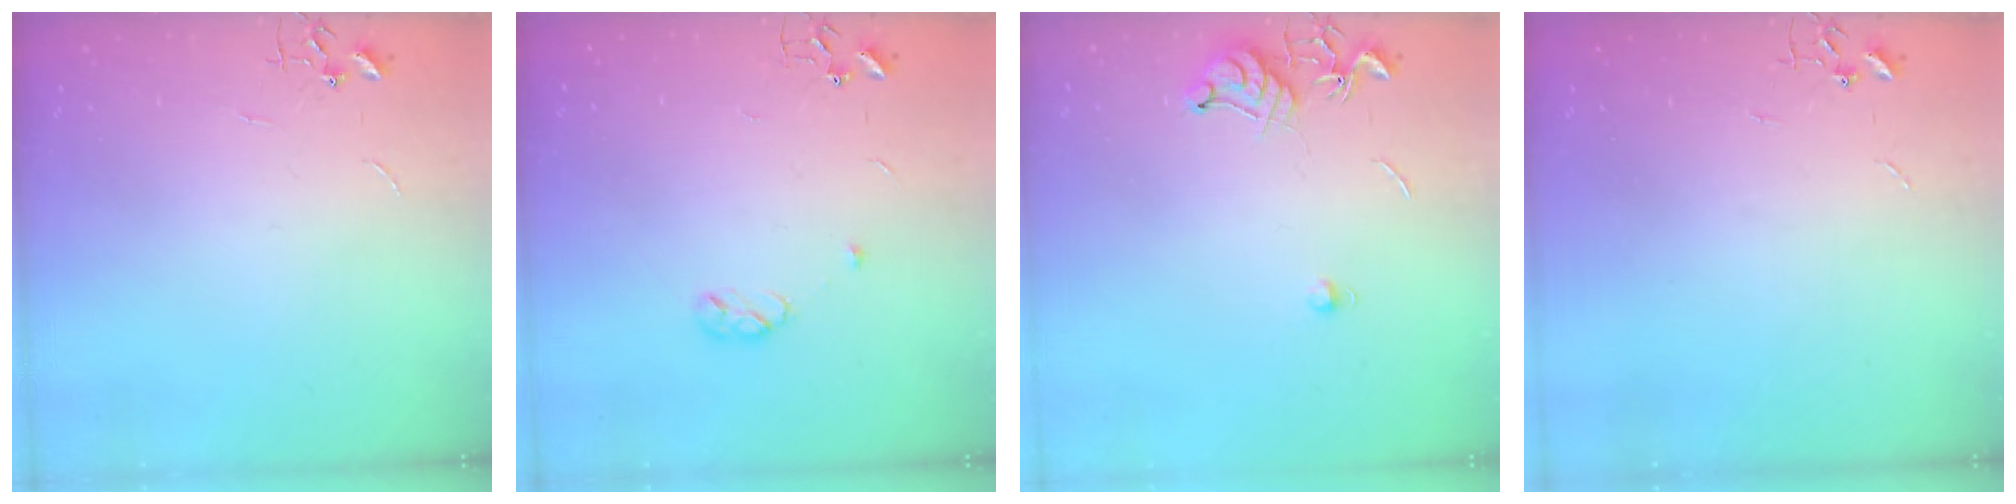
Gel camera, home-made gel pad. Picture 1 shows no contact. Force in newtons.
{"total": 4.6, "press": 4.6, "slide": 0.7}
{"total": 7.8, "press": 7.7, "slide": 1.0}
{"total": 0.0}